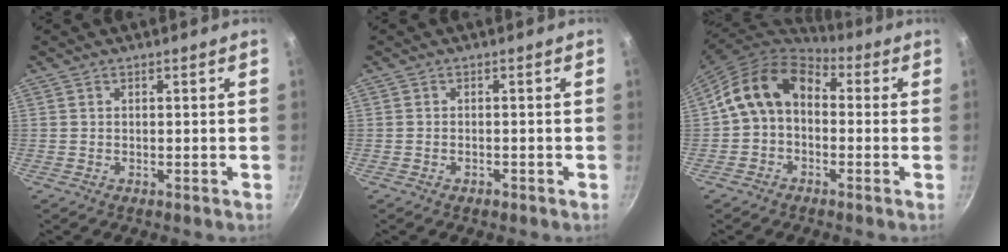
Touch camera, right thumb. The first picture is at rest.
{"total": 0.8, "force": [-0.6, 0.5, 0.4], "torque": [-0.009, 0.006, -0.008]}
{"total": 12.2, "force": [0.0, 8.9, 8.3], "torque": [-0.133, 0.037, -0.015]}